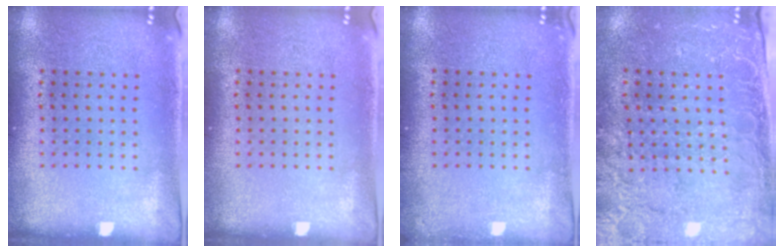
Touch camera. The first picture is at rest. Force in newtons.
{"total": 0.0}
{"total": 0.6, "press": 0.6, "slide": 0.1}
{"total": 3.1, "press": 2.9, "slide": 1.1}